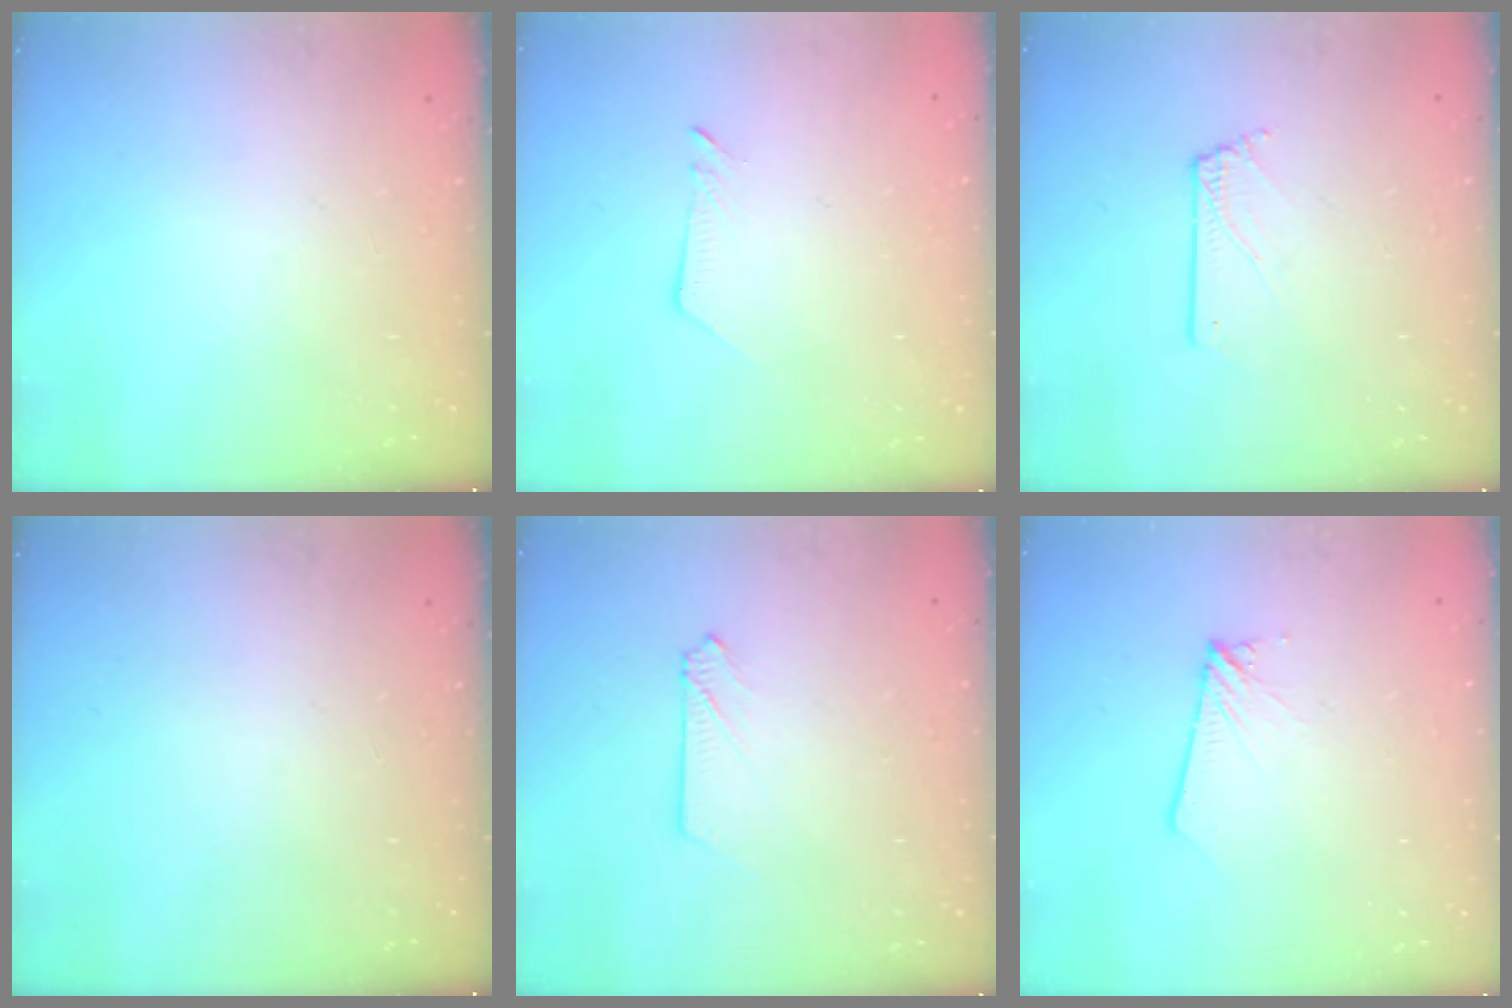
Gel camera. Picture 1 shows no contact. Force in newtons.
{"total": 3.7, "press": 3.7, "slide": 0.3}
{"total": 1.3, "press": 1.3, "slide": 0.1}
{"total": 0.0}
{"total": 2.7, "press": 2.7, "slide": 0.2}
{"total": 1.8, "press": 1.8, "slide": 0.1}